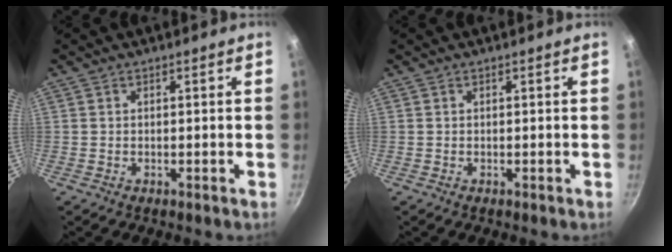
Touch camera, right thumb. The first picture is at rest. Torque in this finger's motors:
{"motor_torque": [0.00, 0.00, 0.00, 0.00, 0.00]}